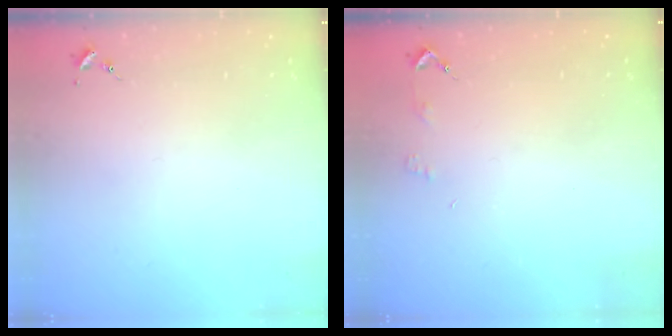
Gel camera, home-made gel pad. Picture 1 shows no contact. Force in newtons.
{"total": 2.9, "press": 2.9, "slide": 0.2}